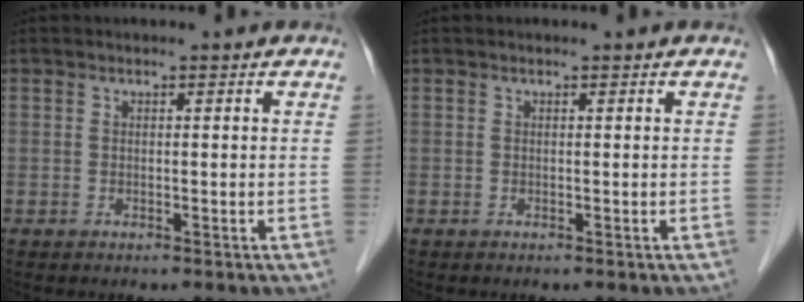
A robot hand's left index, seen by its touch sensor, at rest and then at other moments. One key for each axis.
{"total": 0.0}